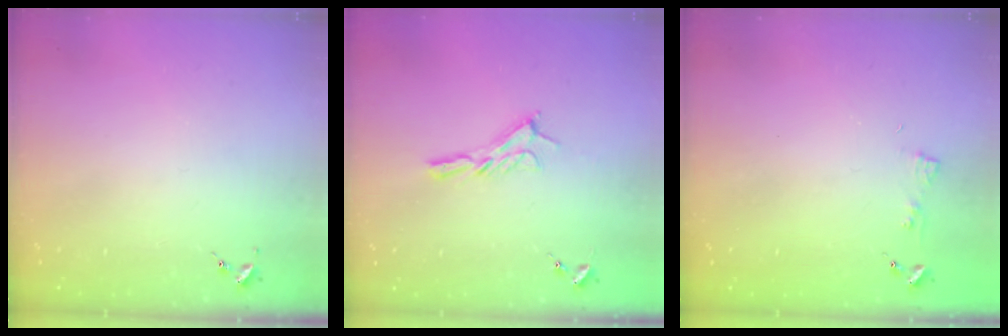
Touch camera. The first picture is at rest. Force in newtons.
{"total": 8.3, "press": 8.2, "slide": 0.5}
{"total": 3.8, "press": 3.8, "slide": 0.5}